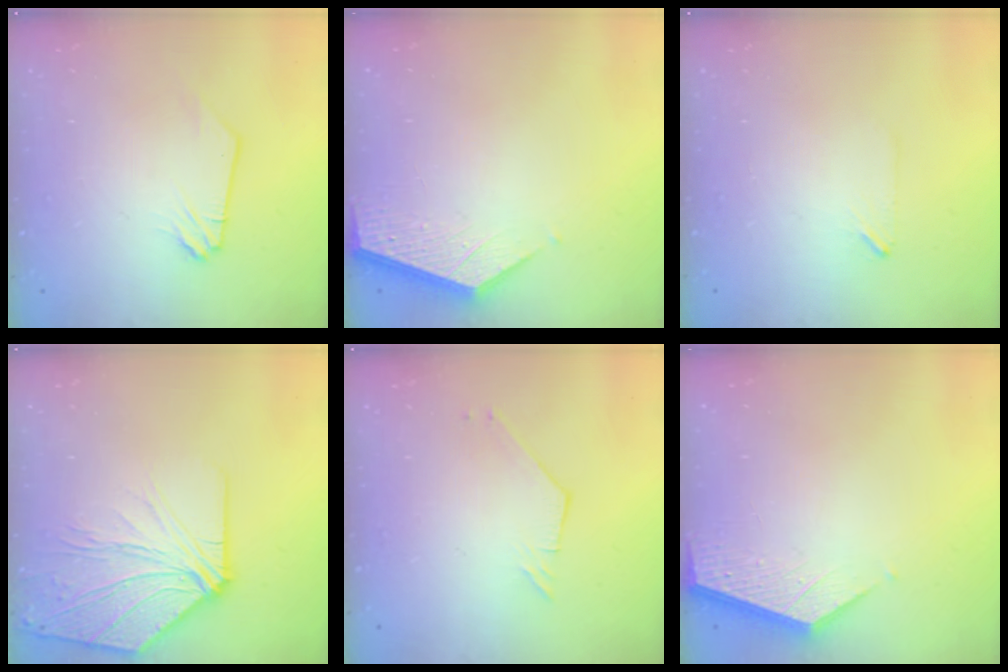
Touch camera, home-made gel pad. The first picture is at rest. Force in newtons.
{"total": 3.6, "press": 3.6, "slide": 0.4}
{"total": 0.7, "press": 0.6, "slide": 0.3}
{"total": 11.4, "press": 11.3, "slide": 1.4}
{"total": 2.0, "press": 2.0, "slide": 0.1}
{"total": 3.6, "press": 3.6, "slide": 0.4}